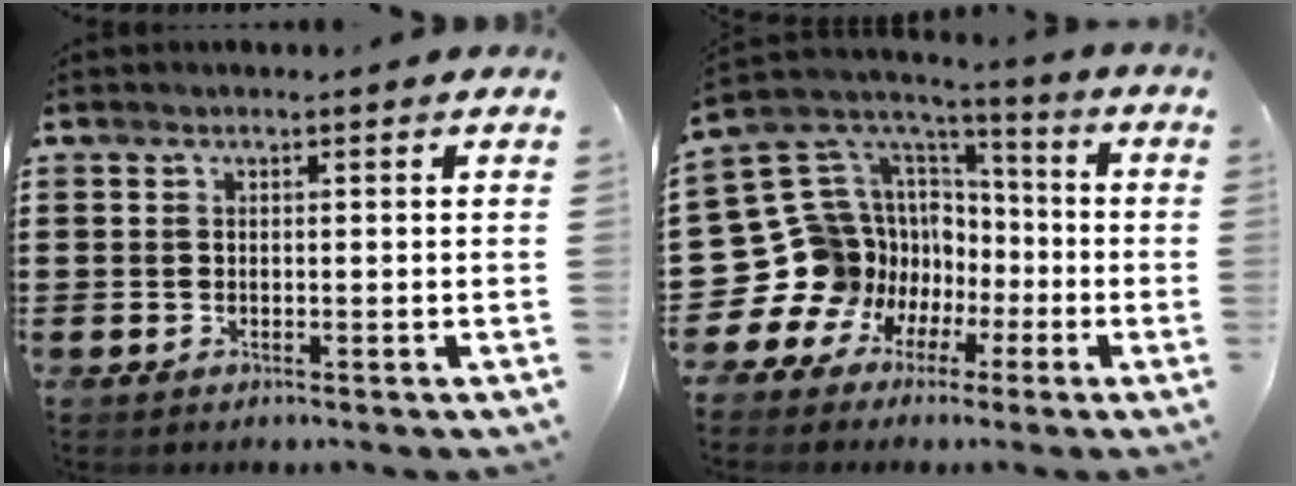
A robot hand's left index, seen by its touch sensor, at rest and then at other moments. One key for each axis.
{"total": 14.5, "fx": -3.4, "fy": 13.7, "fz": 3.5, "tx": -0.151, "ty": -0.033, "tz": -0.024}